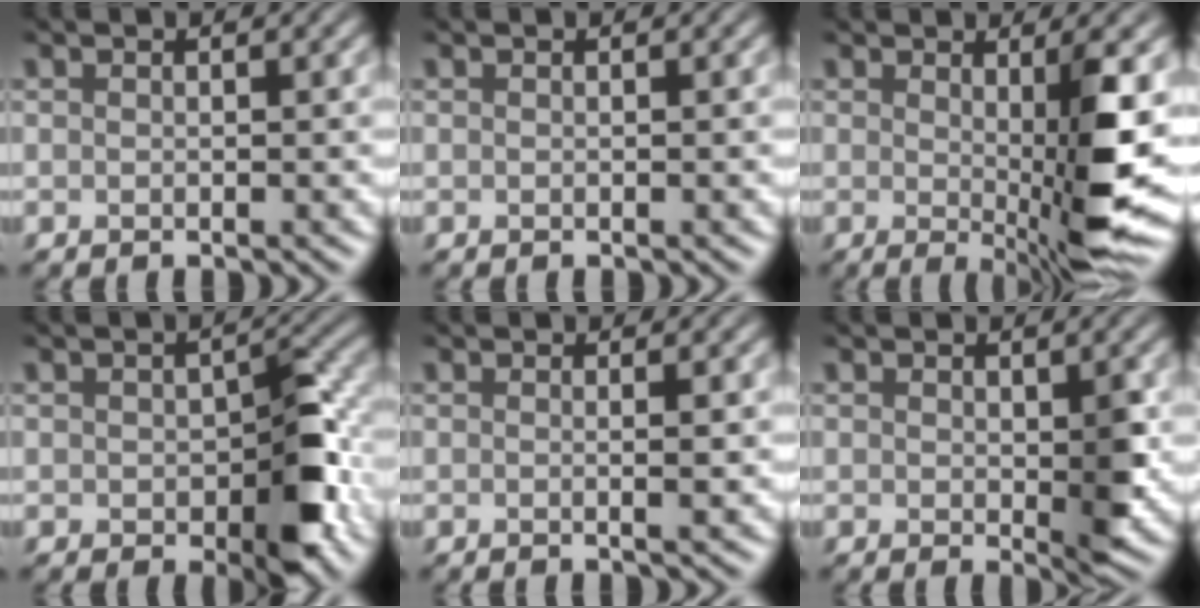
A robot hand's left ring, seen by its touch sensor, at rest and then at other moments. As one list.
[{"total": 0.0}, {"total": 7.3, "force": [0.0, 1.3, 7.1], "torque": [-0.100, -0.017, 0.008]}, {"total": 5.3, "force": [-1.2, 2.9, 4.3], "torque": [-0.066, -0.009, -0.010]}, {"total": 1.6, "force": [-0.2, 0.5, 1.5], "torque": [-0.024, 0.003, -0.013]}, {"total": 2.6, "force": [-0.1, 0.9, 2.4], "torque": [-0.041, -0.007, 0.004]}]